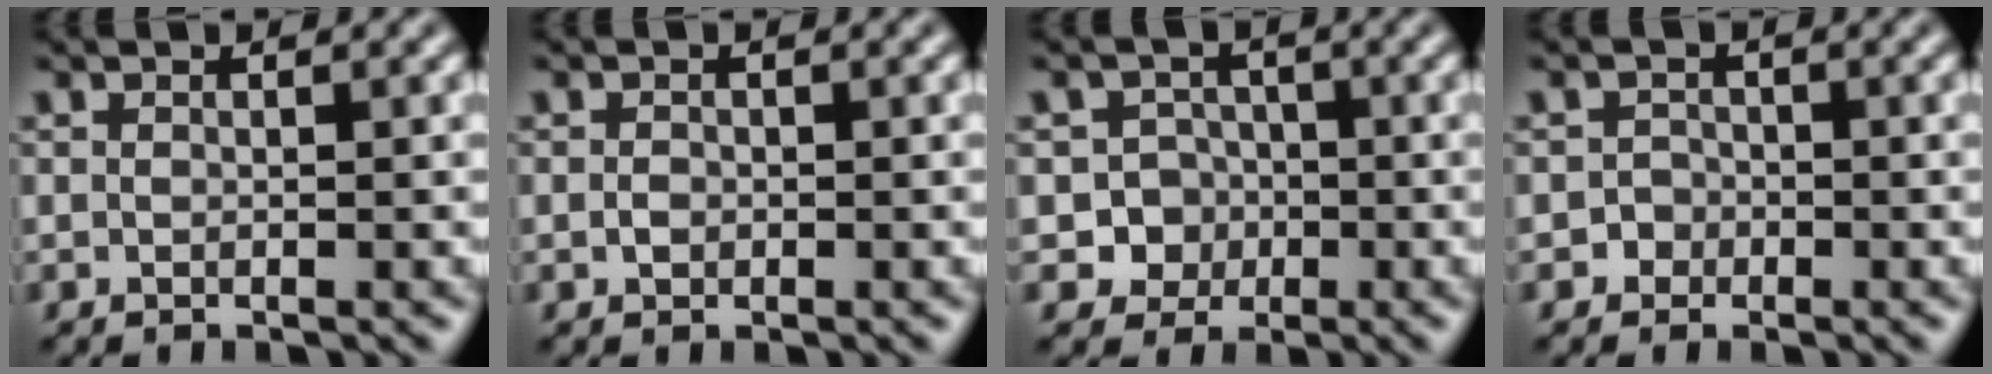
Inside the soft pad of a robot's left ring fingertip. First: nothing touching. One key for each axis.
{"total": 0.8, "fx": -0.2, "fy": 0.7, "fz": 0.4, "tx": -0.005, "ty": -0.002, "tz": -0.005}
{"total": 5.1, "fx": -1.7, "fy": 4.8, "fz": 0.9, "tx": 0.014, "ty": 0.007, "tz": -0.045}
{"total": 1.3, "fx": -0.5, "fy": 1.2, "fz": 0.0, "tx": 0.017, "ty": 0.005, "tz": -0.012}